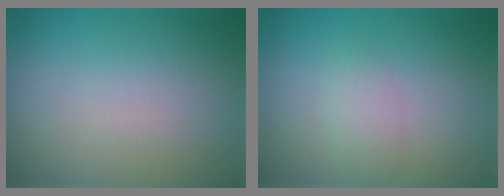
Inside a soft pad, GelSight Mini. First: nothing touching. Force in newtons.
{"total": 1.8, "press": 1.8, "slide": 0.1}